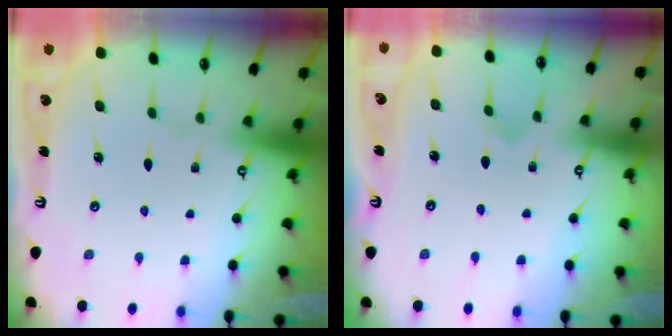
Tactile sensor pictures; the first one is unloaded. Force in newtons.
{"total": 2.2, "press": 2.2, "slide": 0.2}